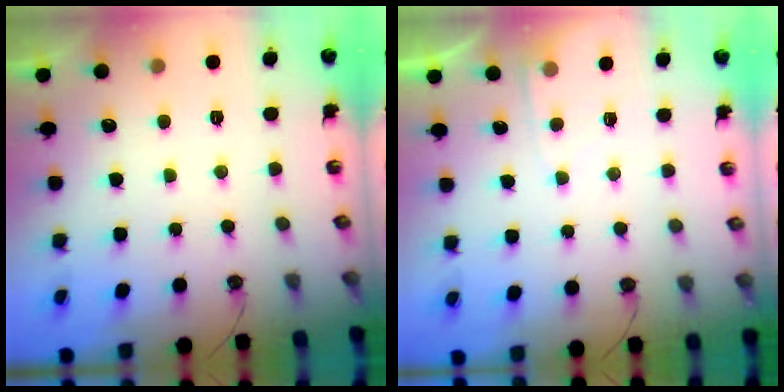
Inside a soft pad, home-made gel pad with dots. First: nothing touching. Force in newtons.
{"total": 3.7, "press": 3.6, "slide": 0.5}